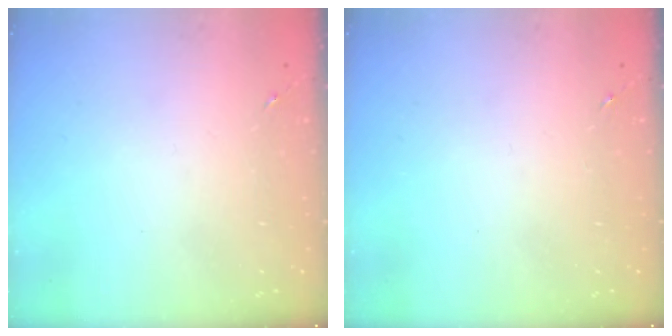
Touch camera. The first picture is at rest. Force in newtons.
{"total": 0.0}